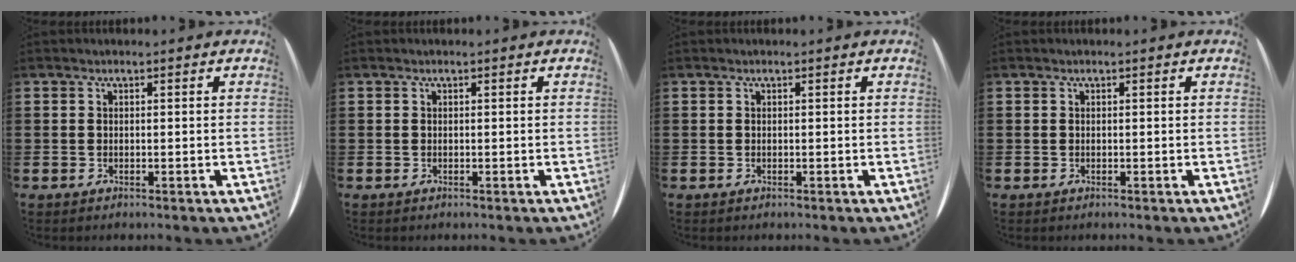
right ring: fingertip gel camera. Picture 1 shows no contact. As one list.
[{"total": 0.0}, {"total": 0.0}, {"total": 0.0}]